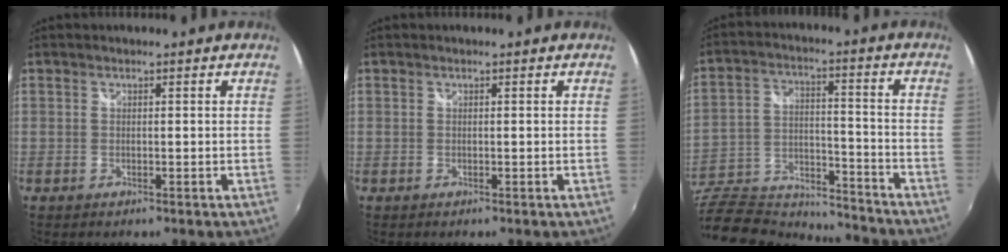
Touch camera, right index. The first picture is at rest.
{"total": 0.0}
{"total": 21.9, "force": [-16.9, 9.8, 10.0], "torque": [-0.233, 0.007, -0.263]}